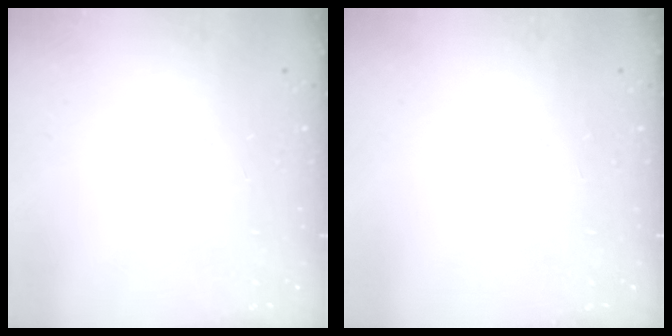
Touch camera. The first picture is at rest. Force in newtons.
{"total": 0.0}